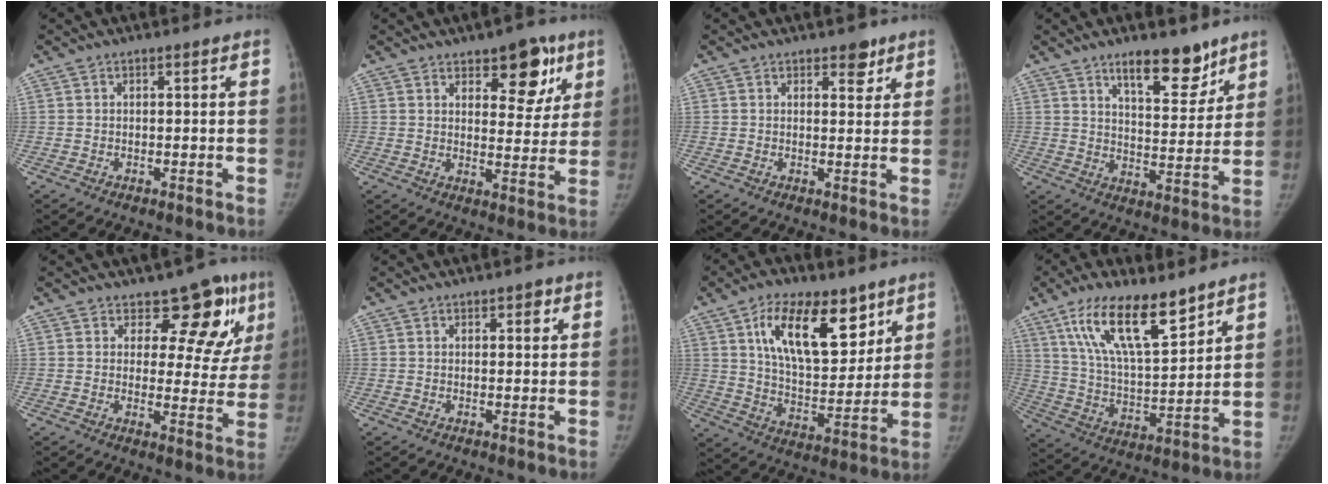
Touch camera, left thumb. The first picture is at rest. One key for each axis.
{"total": 10.7, "fx": 6.1, "fy": 5.2, "fz": 7.1, "tx": -0.051, "ty": -0.031, "tz": 0.086}
{"total": 3.2, "fx": 2.2, "fy": 1.7, "fz": 1.6, "tx": -0.001, "ty": -0.012, "tz": 0.030}
{"total": 11.5, "fx": 8.2, "fy": 4.2, "fz": 6.9, "tx": -0.070, "ty": -0.059, "tz": 0.132}
{"total": 11.8, "fx": 7.0, "fy": 6.7, "fz": 6.7, "tx": -0.027, "ty": -0.037, "tz": 0.084}
{"total": 1.9, "fx": 1.0, "fy": 0.9, "fz": 1.3, "tx": -0.007, "ty": -0.004, "tz": 0.014}
{"total": 18.7, "fx": 9.5, "fy": 9.2, "fz": 13.1, "tx": -0.165, "ty": -0.049, "tz": 0.169}
{"total": 17.0, "fx": 10.8, "fy": 5.6, "fz": 11.8, "tx": -0.188, "ty": -0.050, "tz": 0.210}